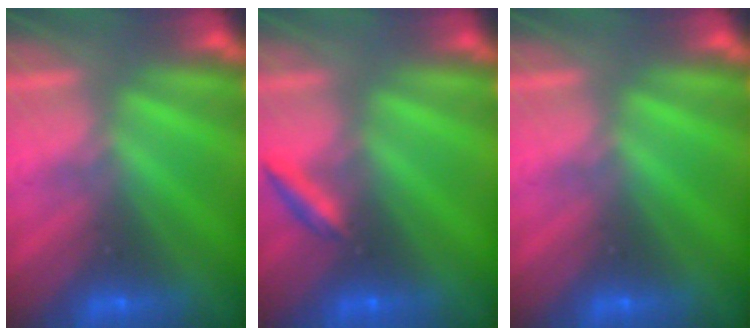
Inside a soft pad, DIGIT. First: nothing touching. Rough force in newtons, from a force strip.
{"total": 2.1}
{"total": 0.0}